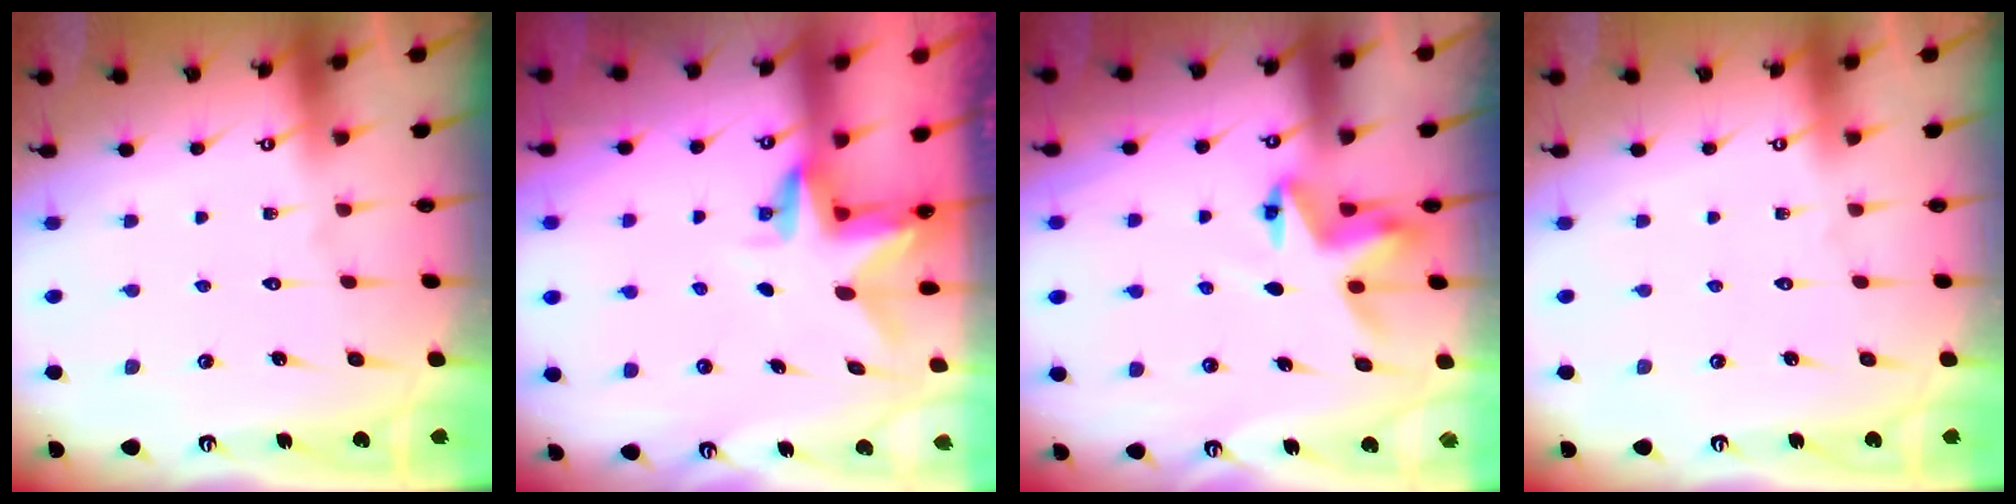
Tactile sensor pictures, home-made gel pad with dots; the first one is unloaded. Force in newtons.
{"total": 3.2, "press": 3.2, "slide": 0.2}
{"total": 5.3, "press": 5.3, "slide": 0.1}
{"total": 0.0}